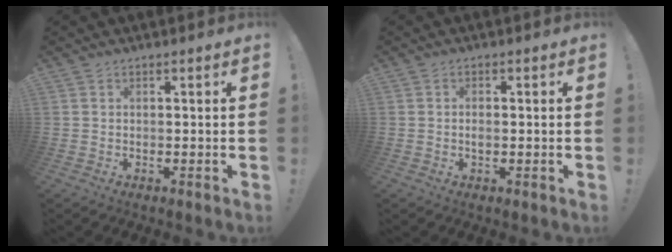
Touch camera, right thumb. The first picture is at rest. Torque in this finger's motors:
{"motor_torque": [-0.06, -0.02, -0.18, 0.21, 0.03]}